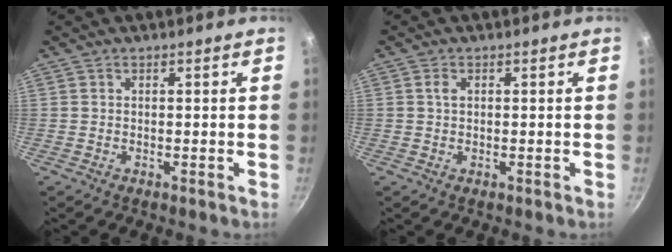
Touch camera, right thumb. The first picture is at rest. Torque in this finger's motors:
{"motor_torque": [-0.02, 0.50, 0.04, 0.16, 0.05]}